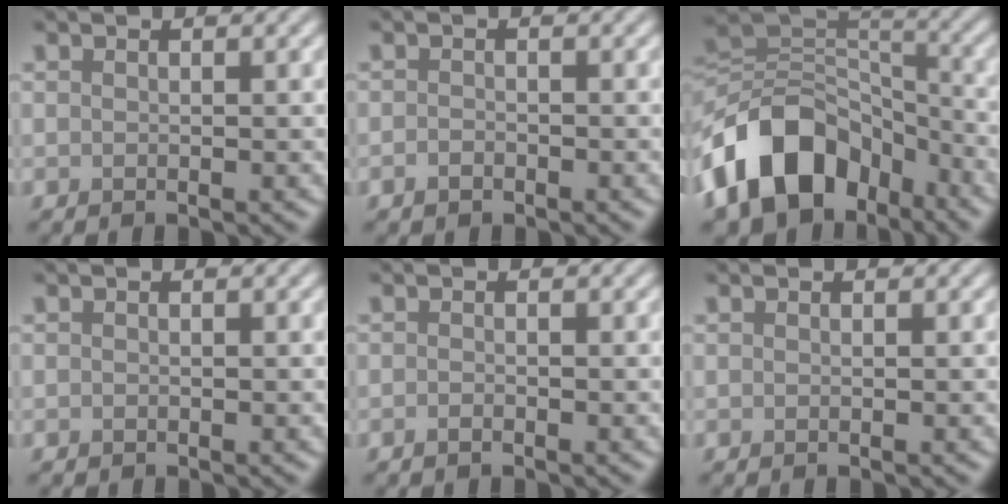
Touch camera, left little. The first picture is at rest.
{"total": 1.0, "force": [-0.6, 0.6, 0.5], "torque": [-0.009, -0.001, -0.012]}
{"total": 12.8, "force": [-6.7, 8.6, 6.7], "torque": [-0.128, 0.009, -0.131]}
{"total": 0.0}
{"total": 0.6, "force": [-0.4, 0.3, 0.4], "torque": [-0.008, -0.001, -0.007]}
{"total": 0.0}